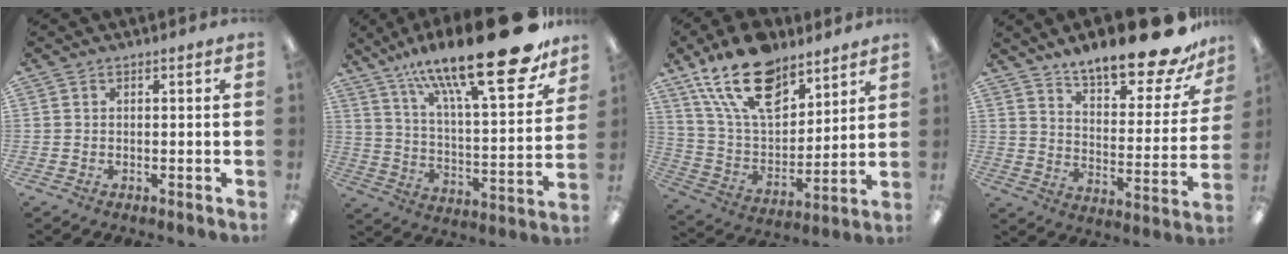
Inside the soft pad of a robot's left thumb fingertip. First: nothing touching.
{"total": 27.7, "force": [18.8, 7.4, 19.0], "torque": [-0.293, -0.122, 0.302]}
{"total": 19.8, "force": [13.1, 10.2, 10.7], "torque": [-0.196, -0.061, 0.237]}
{"total": 16.6, "force": [14.2, 3.8, 7.5], "torque": [-0.121, -0.105, 0.243]}